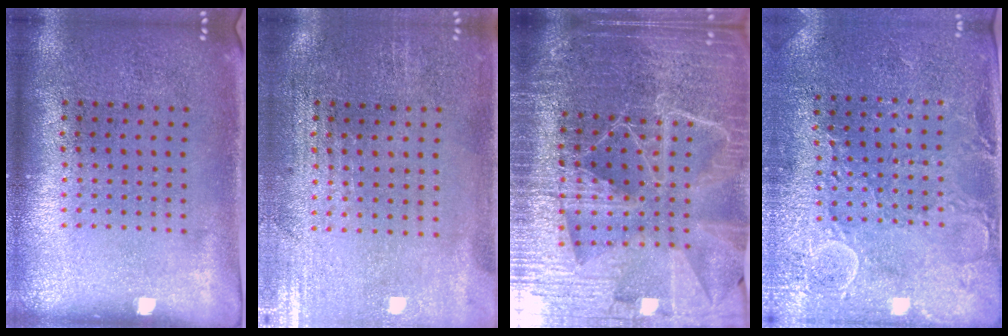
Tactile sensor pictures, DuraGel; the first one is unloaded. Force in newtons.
{"total": 0.6, "press": 0.5, "slide": 0.4}
{"total": 6.2, "press": 5.4, "slide": 3.0}
{"total": 2.9, "press": 2.8, "slide": 0.4}